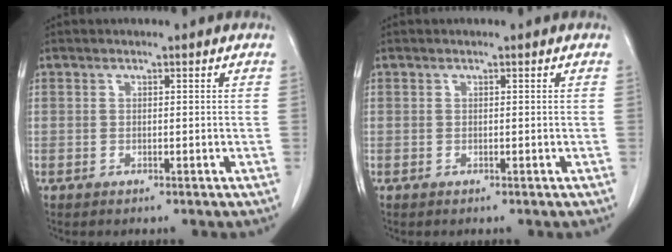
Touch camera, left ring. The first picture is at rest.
{"total": 0.0}